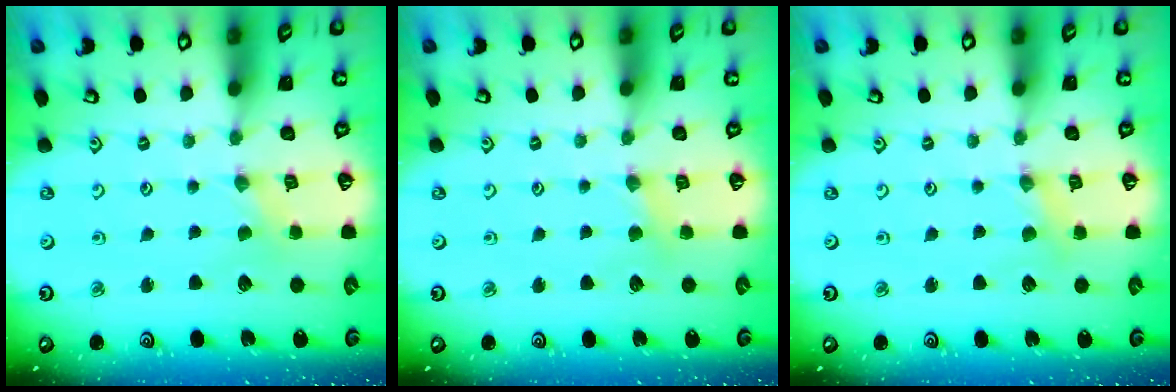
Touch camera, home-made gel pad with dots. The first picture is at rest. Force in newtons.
{"total": 3.3, "press": 3.2, "slide": 0.6}
{"total": 2.5, "press": 2.5, "slide": 0.3}